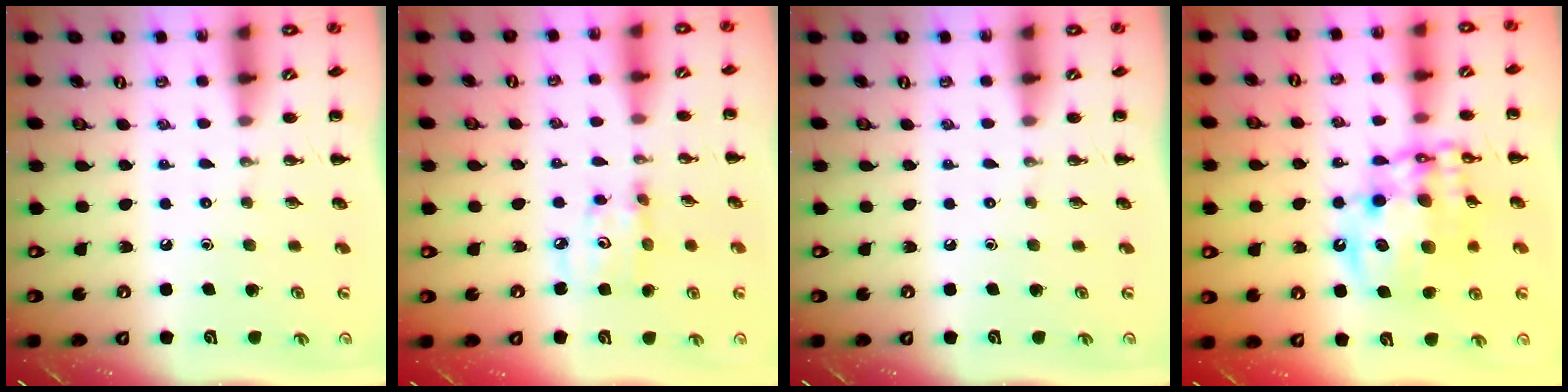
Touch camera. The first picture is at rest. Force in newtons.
{"total": 4.6, "press": 4.6, "slide": 0.5}
{"total": 0.0}
{"total": 16.3, "press": 15.8, "slide": 3.7}